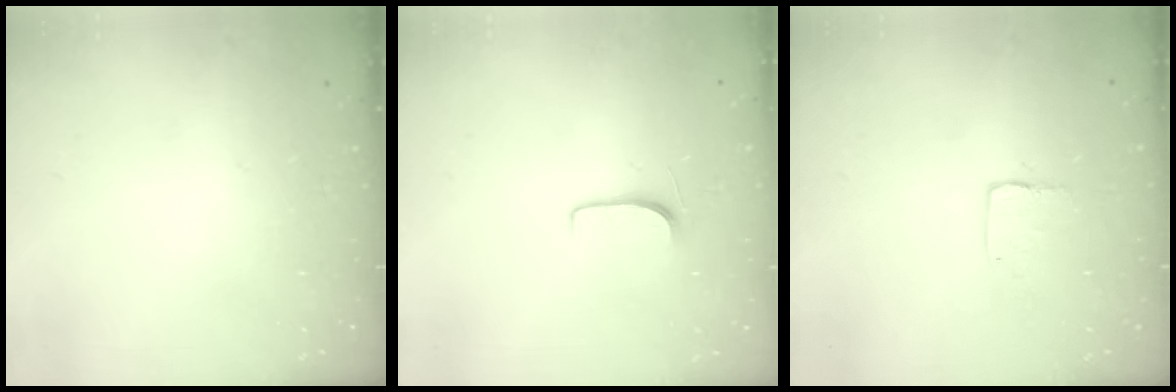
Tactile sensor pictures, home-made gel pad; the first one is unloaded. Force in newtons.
{"total": 5.1, "press": 5.1, "slide": 0.6}
{"total": 3.2, "press": 3.2, "slide": 0.2}